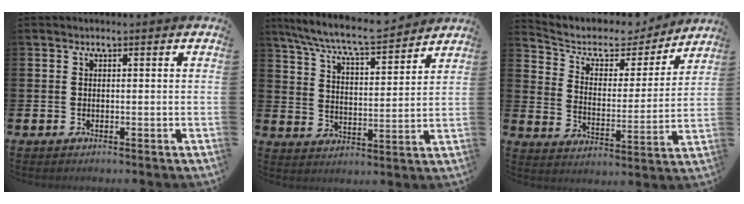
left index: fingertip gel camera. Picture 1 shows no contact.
{"total": 7.9, "force": [7.5, 0.5, 2.6], "torque": [-0.078, -0.051, 0.130]}
{"total": 6.5, "force": [5.5, 3.1, 1.7], "torque": [-0.057, -0.042, 0.088]}